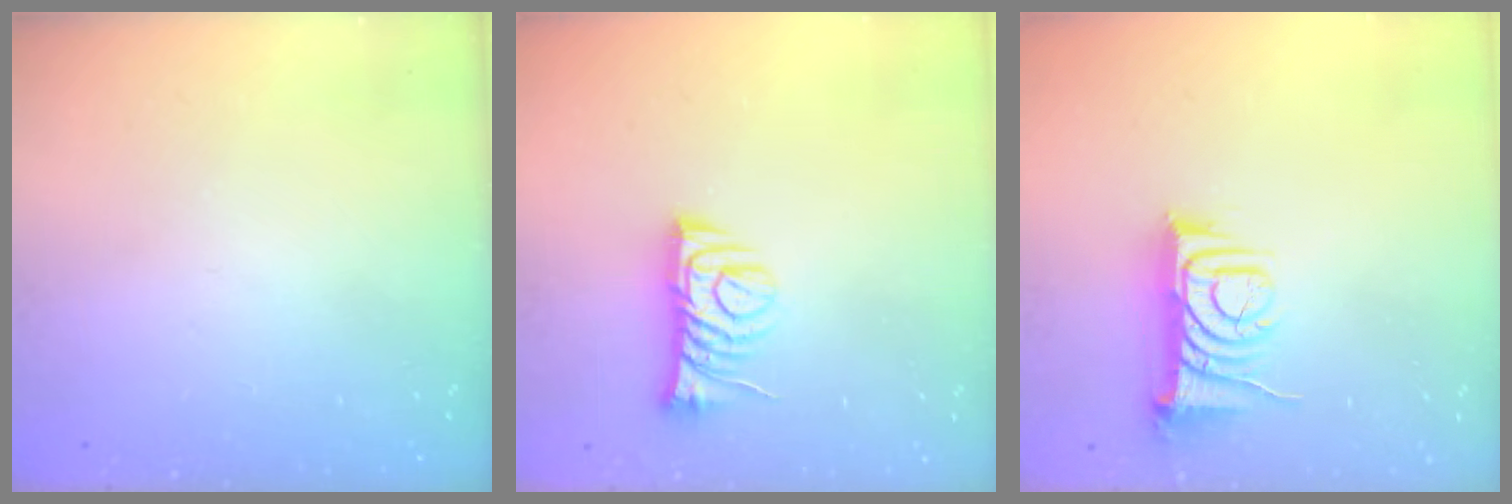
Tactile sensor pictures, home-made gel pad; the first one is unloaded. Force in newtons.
{"total": 9.9, "press": 9.8, "slide": 0.8}
{"total": 8.0, "press": 8.0, "slide": 0.3}